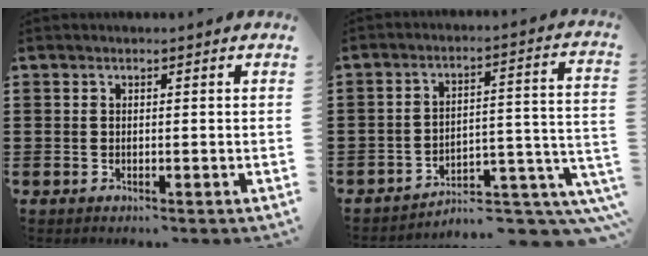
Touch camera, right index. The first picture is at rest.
{"total": 5.3, "force": [-4.5, 1.2, 2.5], "torque": [-0.039, -0.004, -0.089]}